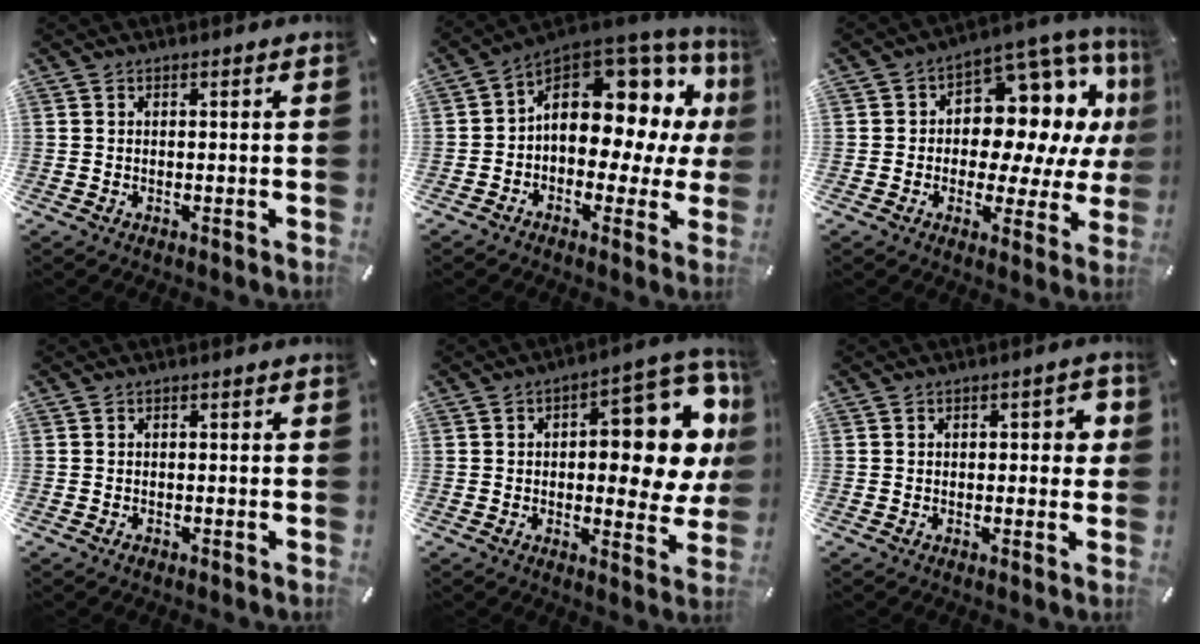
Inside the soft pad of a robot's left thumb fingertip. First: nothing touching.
{"total": 12.9, "force": [4.5, 8.6, 8.5], "torque": [-0.112, -0.050, 0.075]}
{"total": 13.3, "force": [3.9, 9.4, 8.6], "torque": [-0.107, -0.045, 0.072]}
{"total": 0.9, "force": [-0.5, 0.6, 0.4], "torque": [-0.009, 0.002, -0.012]}
{"total": 18.6, "force": [4.9, 8.0, 16.1], "torque": [-0.194, -0.045, 0.077]}
{"total": 3.7, "force": [-0.1, 2.0, 3.1], "torque": [-0.042, 0.005, -0.008]}